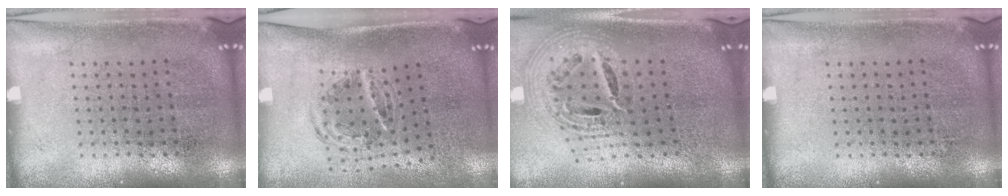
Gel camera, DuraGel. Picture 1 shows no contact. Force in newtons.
{"total": 1.1, "press": 1.0, "slide": 0.5}
{"total": 2.2, "press": 1.6, "slide": 1.5}
{"total": 0.0}